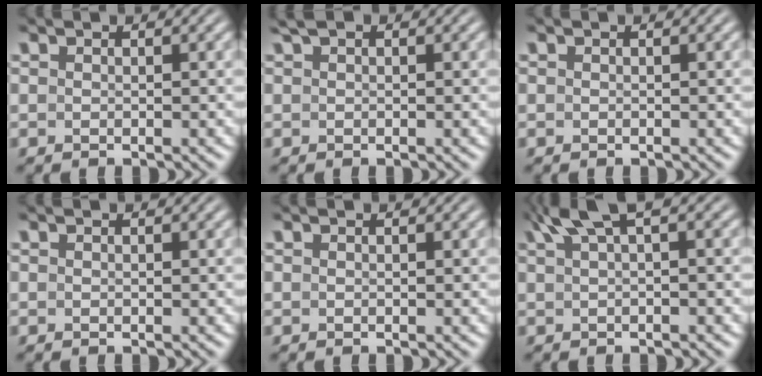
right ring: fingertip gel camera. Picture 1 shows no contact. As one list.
[{"total": 0.7, "force": [0.5, 0.0, 0.4], "torque": [-0.013, 0.001, 0.011]}, {"total": 0.0}, {"total": 0.0}, {"total": 0.0}, {"total": 3.8, "force": [2.2, 0.5, 3.1], "torque": [-0.055, 0.010, 0.037]}]